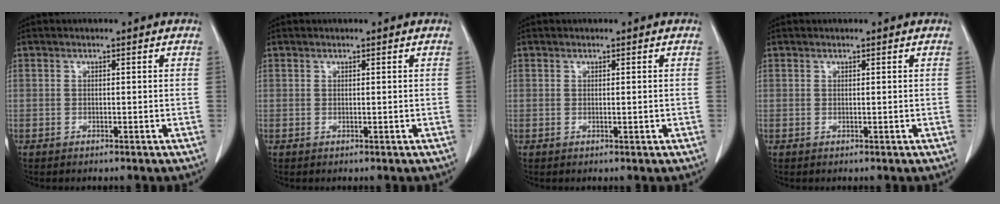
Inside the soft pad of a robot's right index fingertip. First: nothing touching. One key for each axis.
{"total": 0.0}
{"total": 0.7, "fx": -0.1, "fy": 0.1, "fz": 0.7, "tx": -0.013, "ty": -0.001, "tz": 0.003}
{"total": 0.0}